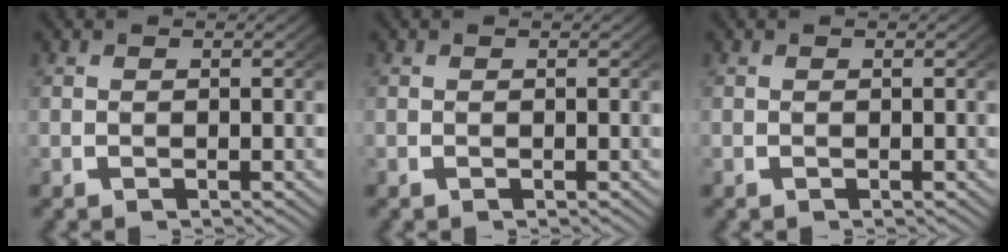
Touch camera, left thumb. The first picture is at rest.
{"total": 0.0}
{"total": 0.0}